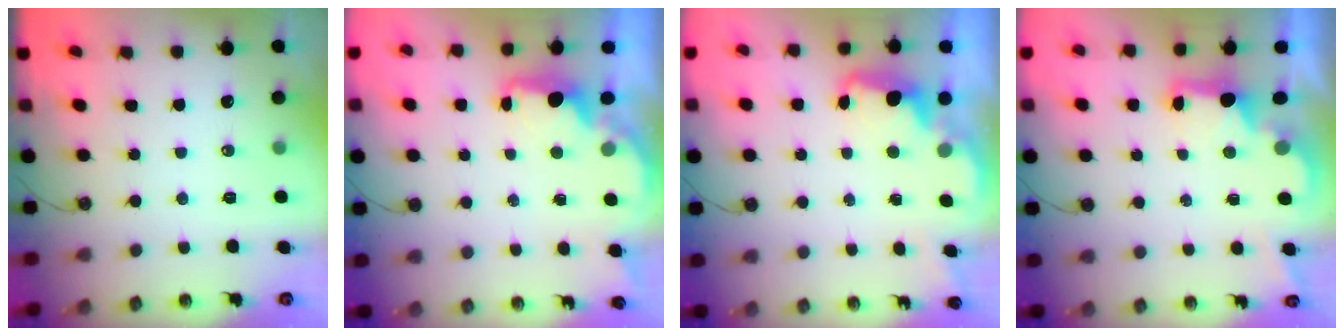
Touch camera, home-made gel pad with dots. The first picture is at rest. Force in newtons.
{"total": 2.3, "press": 2.1, "slide": 0.8}
{"total": 2.5, "press": 2.5, "slide": 0.5}
{"total": 2.5, "press": 2.3, "slide": 0.8}